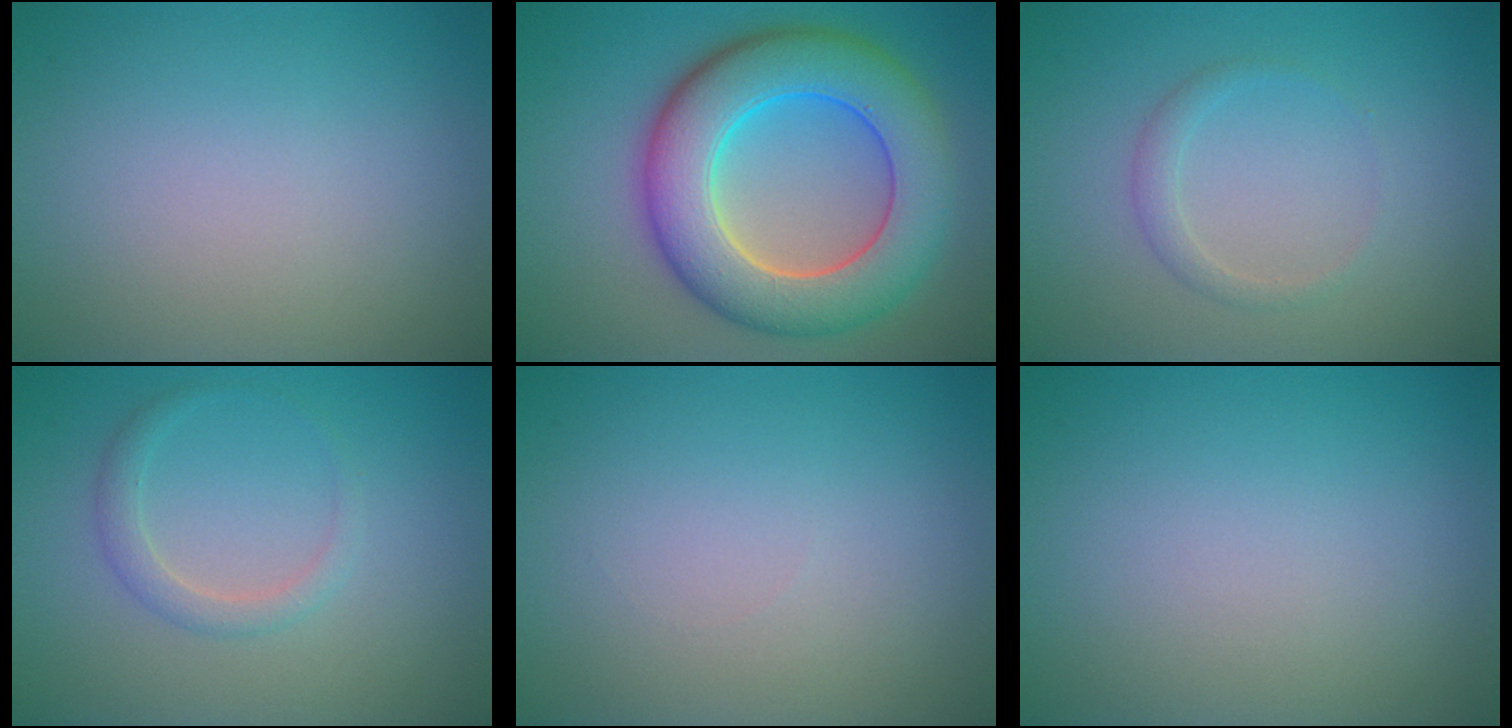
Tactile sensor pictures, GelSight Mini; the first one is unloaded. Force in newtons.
{"total": 10.4, "press": 10.3, "slide": 0.6}
{"total": 1.4, "press": 1.4, "slide": 0.1}
{"total": 1.7, "press": 1.7, "slide": 0.1}
{"total": 0.0}
{"total": 0.0}